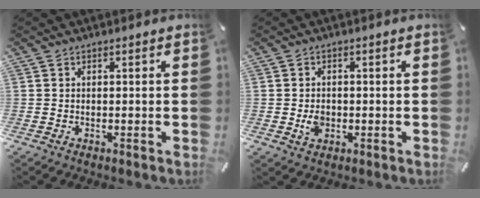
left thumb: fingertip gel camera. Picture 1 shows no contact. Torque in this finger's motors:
{"motor_torque": [0.01, 0.06, 0.14, -0.13, 0.01]}